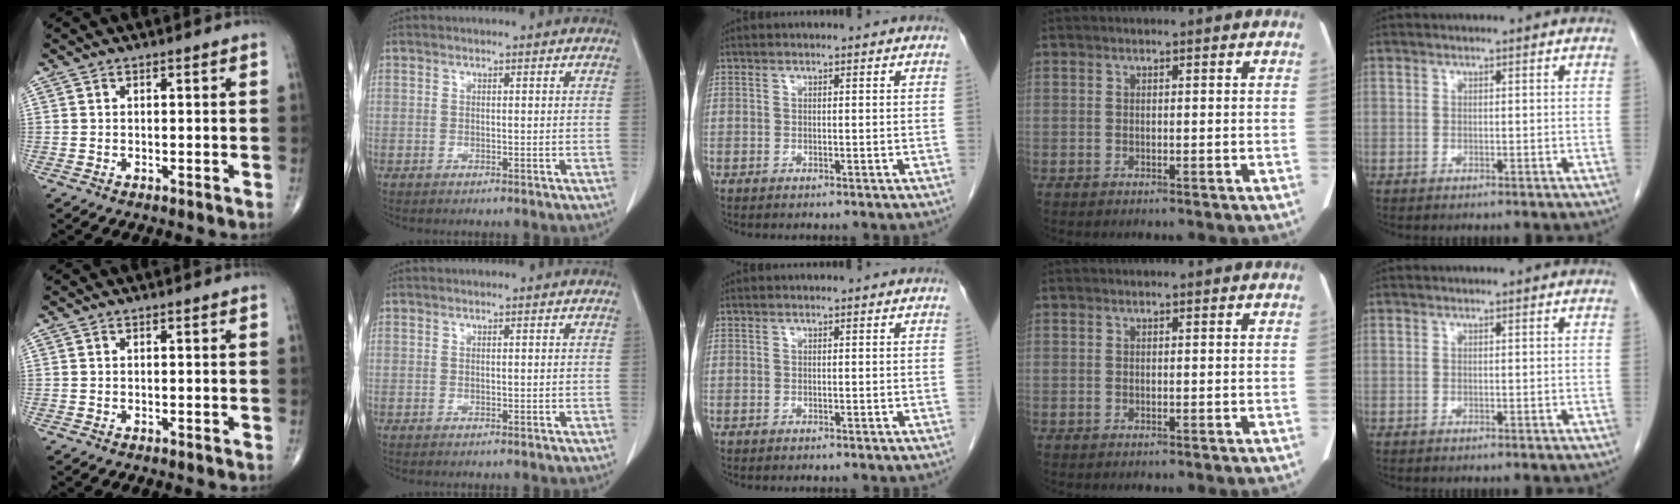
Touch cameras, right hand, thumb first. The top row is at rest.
{}